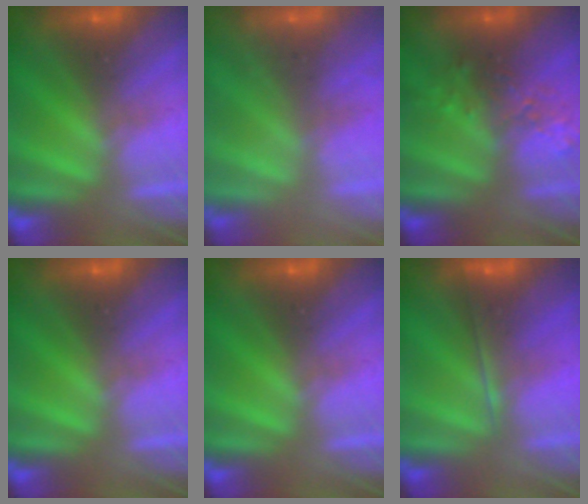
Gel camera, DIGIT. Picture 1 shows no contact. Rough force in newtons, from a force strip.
{"total": 2.1}
{"total": 2.4}
{"total": 0.0}
{"total": 0.0}
{"total": 1.8}